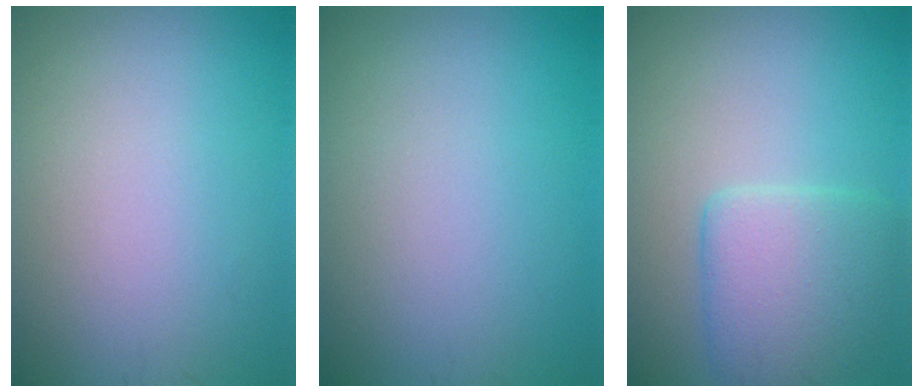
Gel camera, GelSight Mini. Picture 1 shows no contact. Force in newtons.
{"total": 0.0}
{"total": 4.6, "press": 4.6, "slide": 0.5}